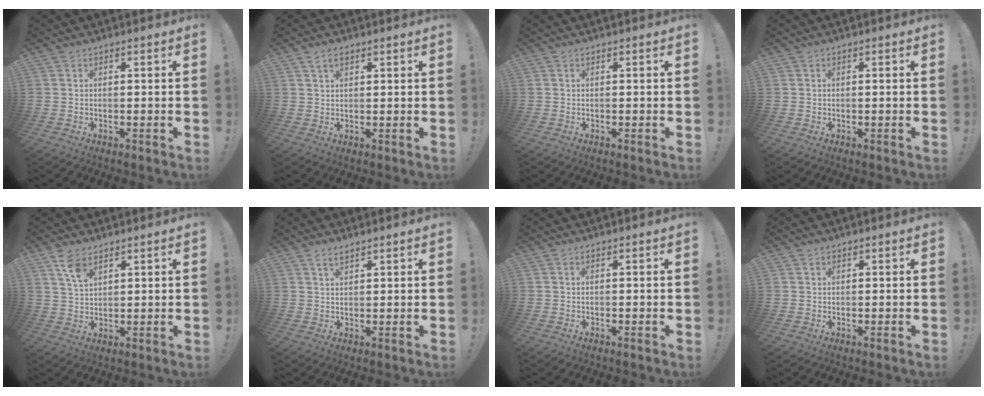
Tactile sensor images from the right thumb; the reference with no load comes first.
{"total": 3.2, "force": [1.9, 1.5, 2.1], "torque": [-0.031, -0.006, 0.033]}
{"total": 0.0}
{"total": 0.0}
{"total": 6.2, "force": [4.0, 2.8, 3.7], "torque": [-0.062, -0.021, 0.073]}
{"total": 2.6, "force": [2.1, 0.8, 1.3], "torque": [-0.017, -0.012, 0.035]}
{"total": 0.0}
{"total": 0.8, "force": [0.6, 0.5, 0.1], "torque": [0.002, -0.001, 0.011]}